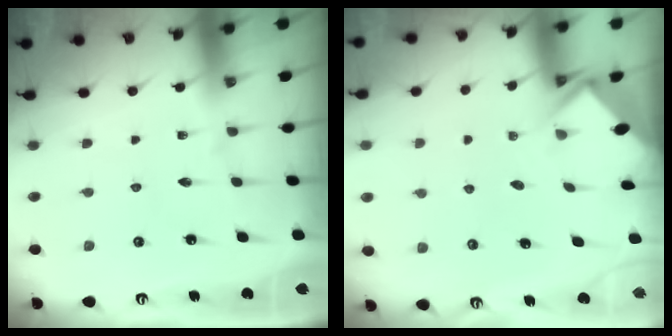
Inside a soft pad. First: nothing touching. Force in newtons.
{"total": 2.8, "press": 2.8, "slide": 0.2}